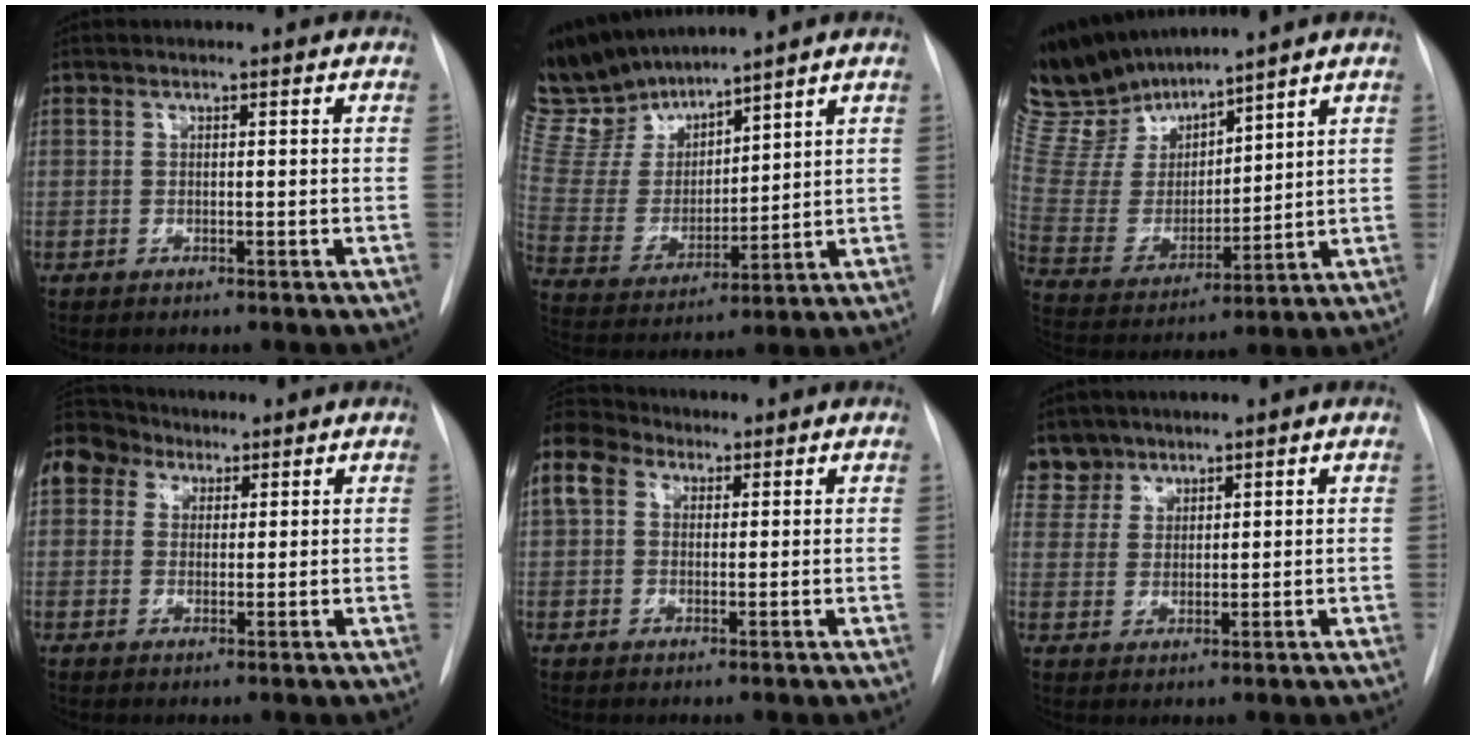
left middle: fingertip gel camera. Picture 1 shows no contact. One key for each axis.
{"total": 12.7, "fx": 12.1, "fy": 2.6, "fz": 2.8, "tx": -0.072, "ty": -0.004, "tz": 0.254}
{"total": 13.7, "fx": 12.8, "fy": 3.3, "fz": 3.5, "tx": -0.082, "ty": -0.005, "tz": 0.264}
{"total": 9.7, "fx": 5.7, "fy": 7.5, "fz": 2.4, "tx": -0.072, "ty": 0.045, "tz": 0.109}
{"total": 14.0, "fx": 7.0, "fy": 10.4, "fz": 6.2, "tx": -0.192, "ty": 0.069, "tz": 0.135}
{"total": 4.5, "fx": 3.8, "fy": 2.4, "fz": -0.5, "tx": 0.019, "ty": 0.004, "tz": 0.075}